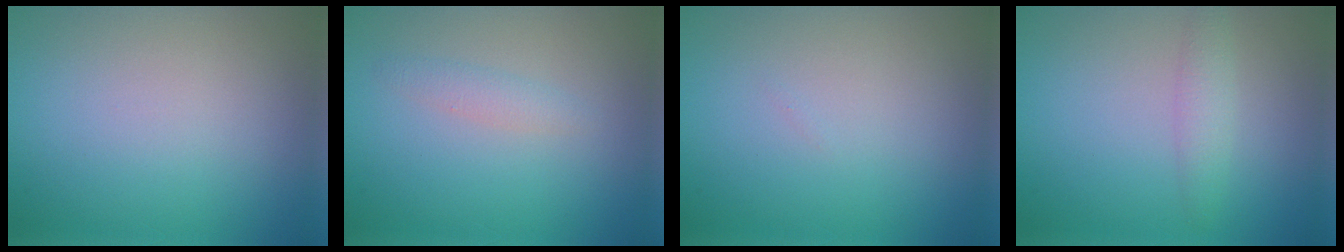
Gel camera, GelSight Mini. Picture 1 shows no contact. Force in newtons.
{"total": 1.2, "press": 1.2, "slide": 0.0}
{"total": 0.0}
{"total": 1.7, "press": 1.7, "slide": 0.1}